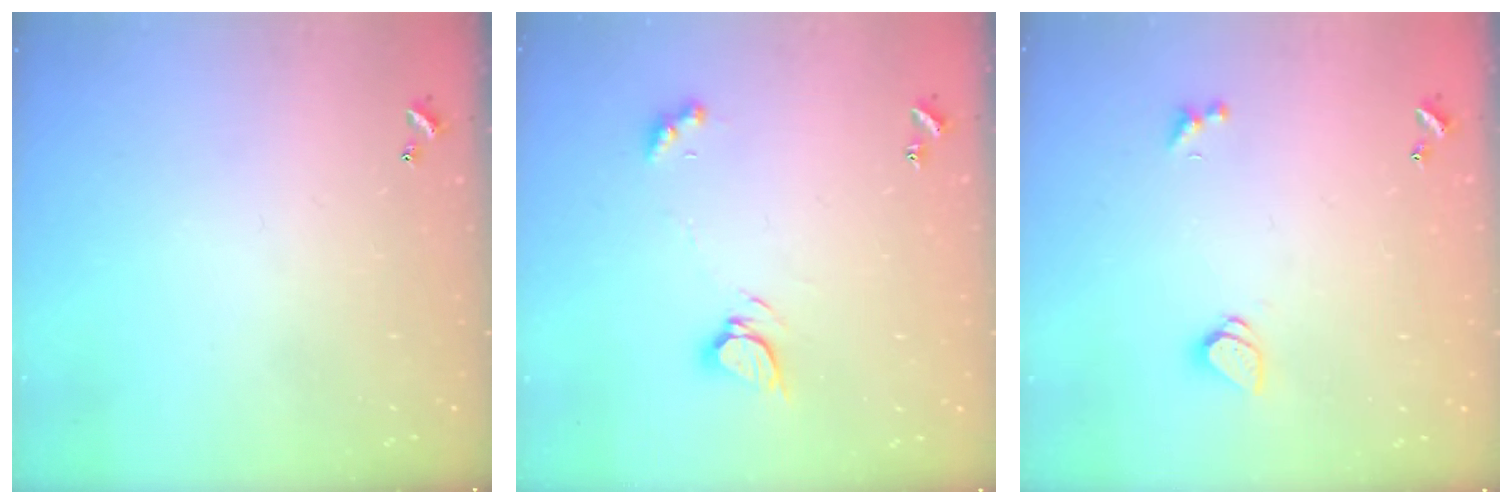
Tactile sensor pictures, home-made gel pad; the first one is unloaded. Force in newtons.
{"total": 5.5, "press": 5.5, "slide": 0.7}
{"total": 1.3, "press": 1.2, "slide": 0.4}